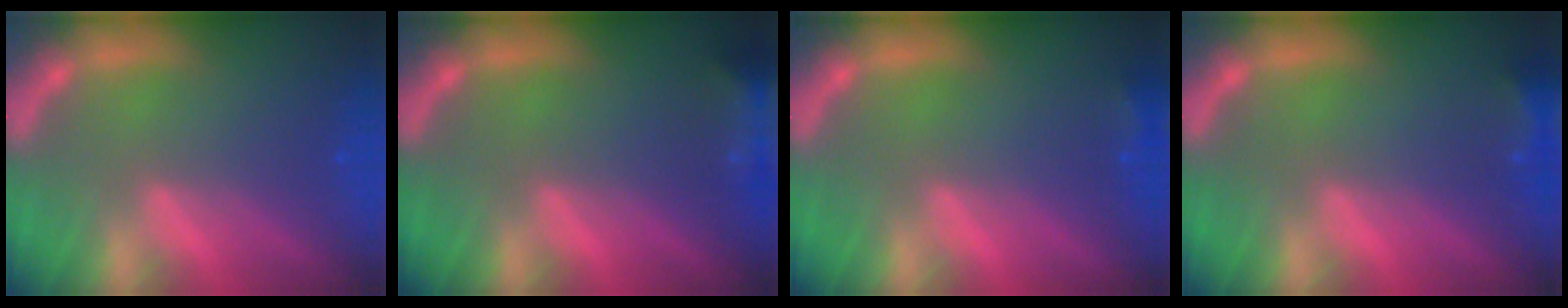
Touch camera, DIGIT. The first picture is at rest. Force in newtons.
{"total": 6.9}
{"total": 1.4}
{"total": 3.0}